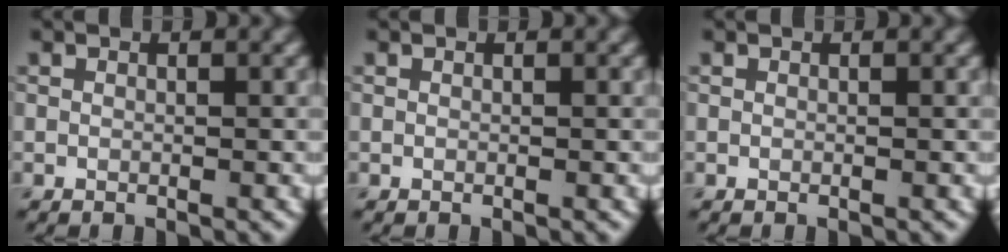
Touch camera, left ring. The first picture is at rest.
{"total": 0.0}
{"total": 0.0}